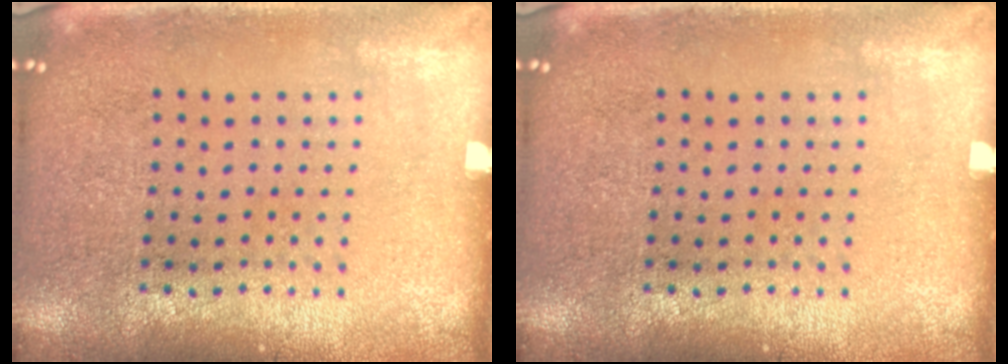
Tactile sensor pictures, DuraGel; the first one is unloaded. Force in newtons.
{"total": 0.0}